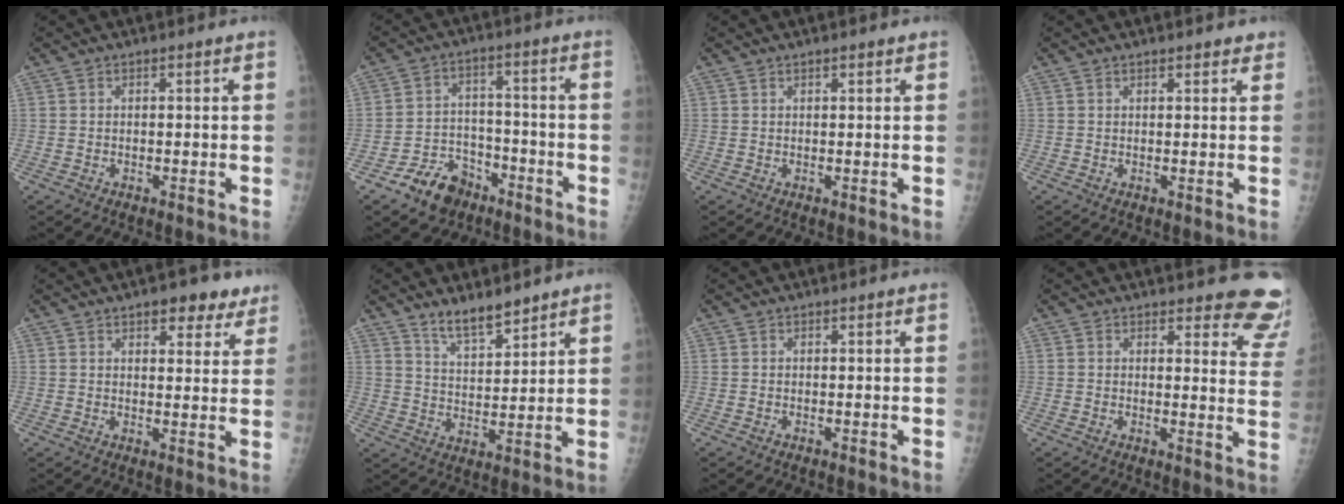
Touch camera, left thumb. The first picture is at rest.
{"total": 8.9, "force": [-5.8, 6.1, 3.0], "torque": [-0.020, 0.048, -0.098]}
{"total": 1.0, "force": [0.7, 0.2, 0.6], "torque": [-0.009, -0.001, 0.010]}
{"total": 2.1, "force": [1.7, 0.8, 0.9], "torque": [0.001, -0.003, 0.018]}
{"total": 7.3, "force": [4.8, 3.4, 4.3], "torque": [-0.023, -0.020, 0.060]}
{"total": 7.1, "force": [6.0, 1.9, 3.3], "torque": [-0.044, -0.046, 0.112]}
{"total": 0.0}
{"total": 10.4, "force": [9.8, 2.6, 2.3], "torque": [0.018, -0.083, 0.078]}